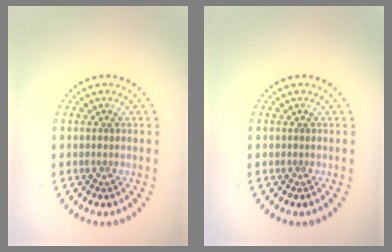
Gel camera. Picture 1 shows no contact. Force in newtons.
{"total": 0.0}